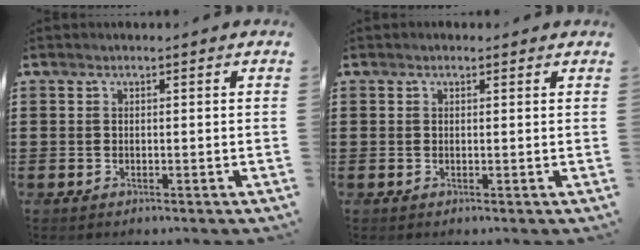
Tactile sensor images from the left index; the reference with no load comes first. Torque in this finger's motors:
{"motor_torque": [0.86, -0.70, 0.13, 0.04]}